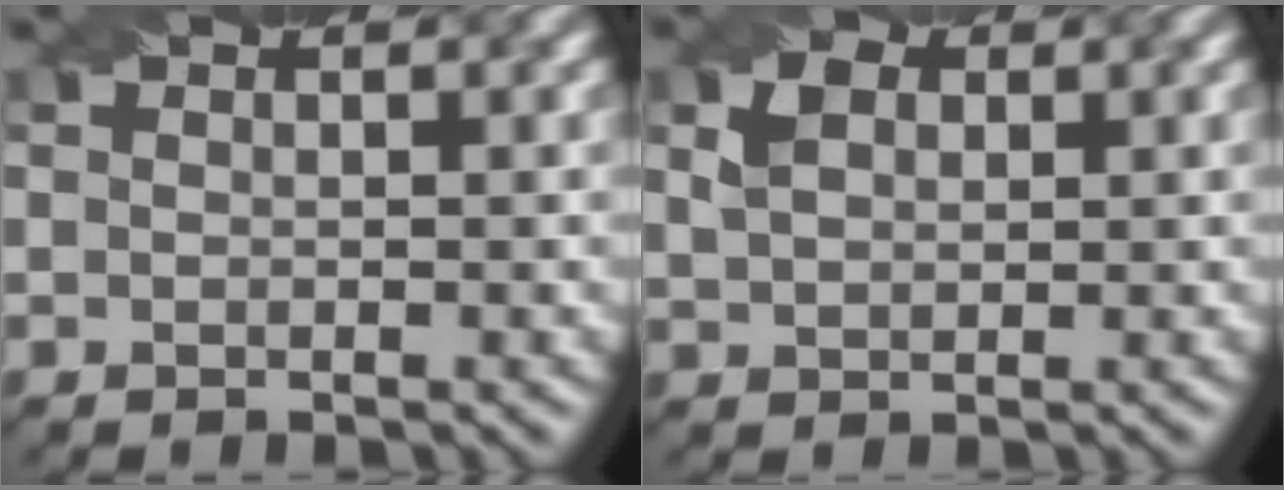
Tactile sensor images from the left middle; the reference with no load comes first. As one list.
[{"total": 2.4, "force": [1.0, 1.7, 1.4], "torque": [-0.033, 0.003, 0.020]}]